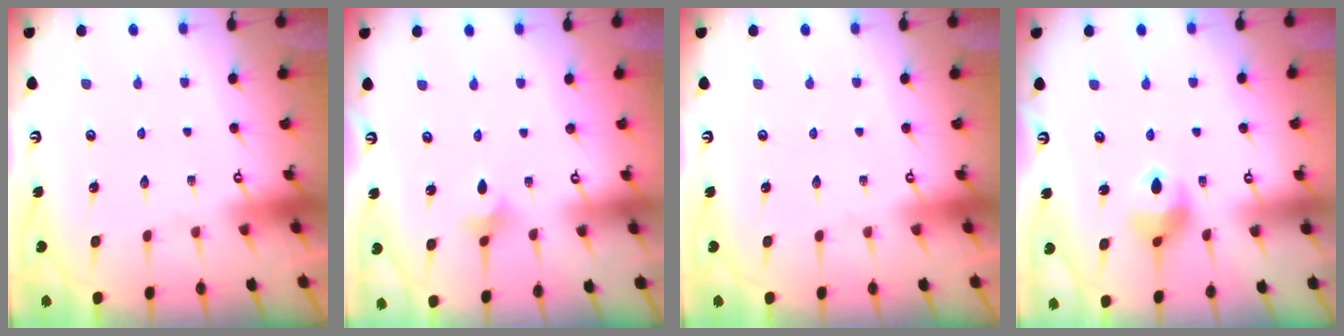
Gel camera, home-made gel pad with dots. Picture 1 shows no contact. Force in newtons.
{"total": 1.8, "press": 1.7, "slide": 0.5}
{"total": 0.0}
{"total": 9.0, "press": 8.9, "slide": 1.1}